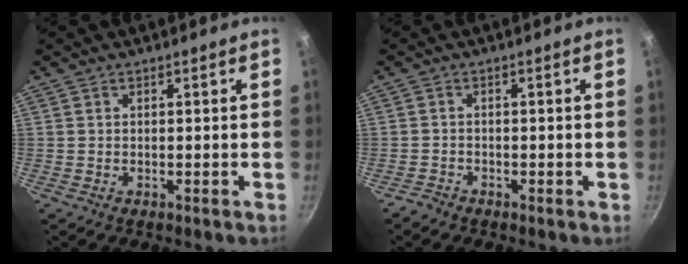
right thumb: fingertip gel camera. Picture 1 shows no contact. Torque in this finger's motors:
{"motor_torque": [0.35, -0.15, -0.28, -0.04, 0.03]}